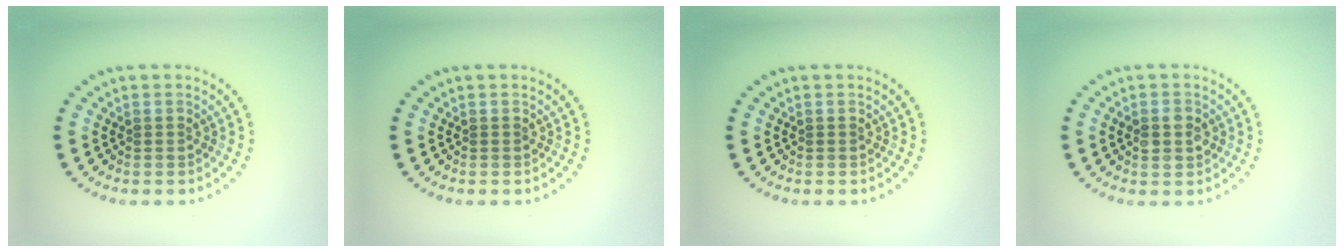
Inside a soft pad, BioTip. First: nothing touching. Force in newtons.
{"total": 0.0}
{"total": 0.0}
{"total": 2.4, "press": 2.4, "slide": 0.1}